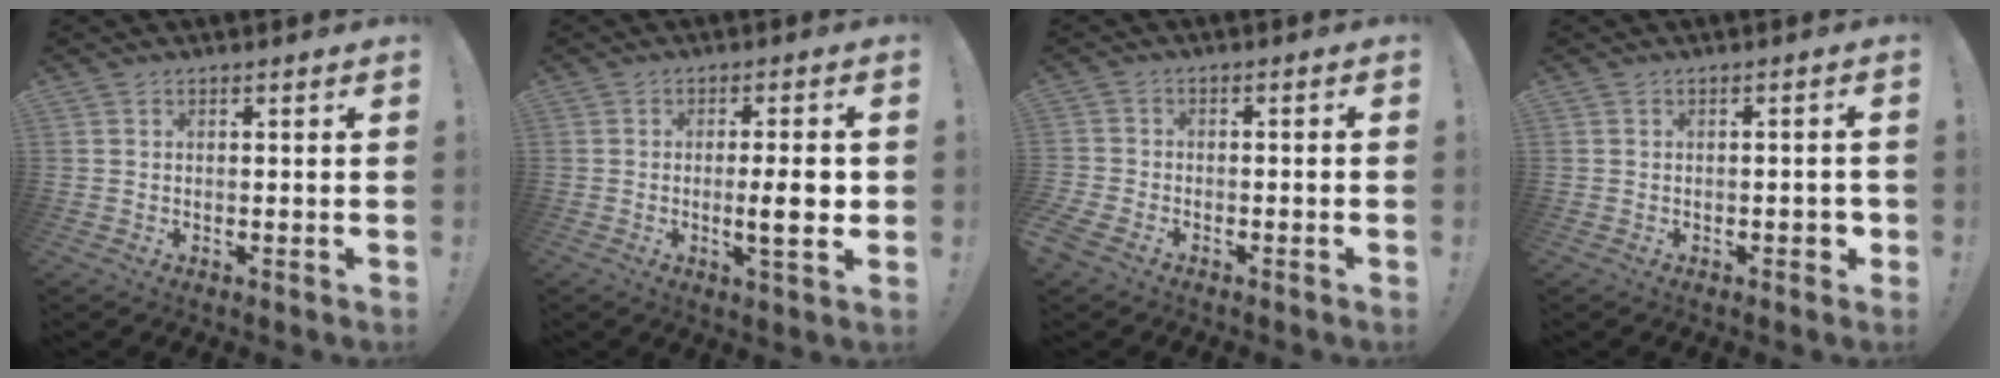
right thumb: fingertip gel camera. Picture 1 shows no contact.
{"total": 8.5, "force": [-0.7, 1.3, 8.4], "torque": [-0.115, -0.006, -0.016]}
{"total": 3.9, "force": [-3.0, 1.5, 1.9], "torque": [-0.052, 0.000, -0.059]}
{"total": 2.7, "force": [-1.2, 1.1, 2.1], "torque": [-0.023, 0.005, -0.020]}